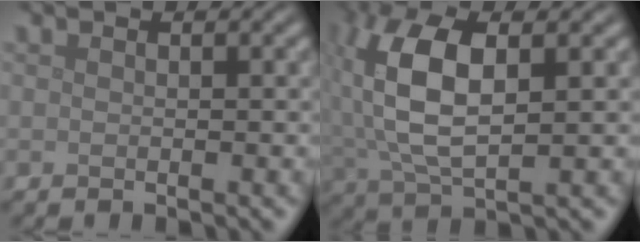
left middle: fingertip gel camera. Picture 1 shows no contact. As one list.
[{"total": 8.6, "force": [1.4, 4.0, 7.5], "torque": [-0.166, 0.012, 0.023]}]